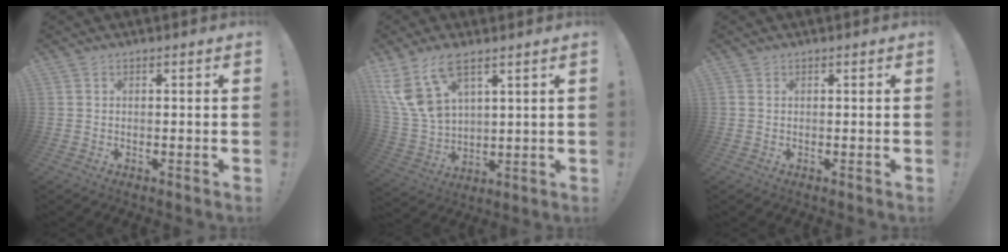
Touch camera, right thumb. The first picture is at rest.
{"total": 14.0, "force": [8.0, 7.0, 9.1], "torque": [-0.194, -0.043, 0.151]}
{"total": 0.0}